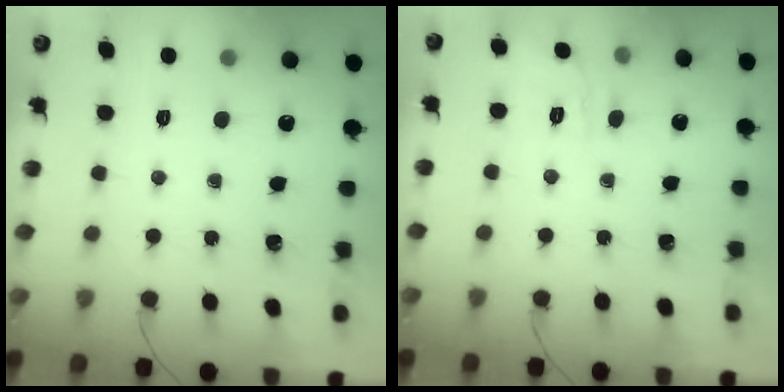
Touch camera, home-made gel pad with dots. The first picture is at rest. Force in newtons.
{"total": 3.7, "press": 3.5, "slide": 1.4}